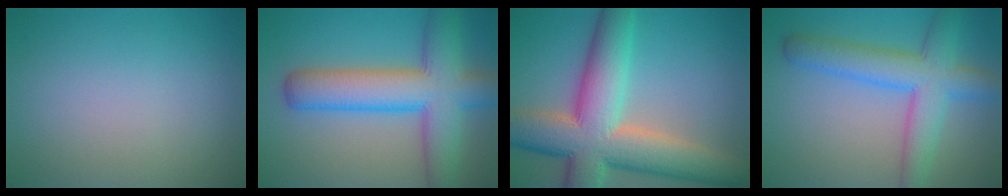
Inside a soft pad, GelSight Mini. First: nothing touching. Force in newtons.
{"total": 9.2, "press": 9.2, "slide": 0.2}
{"total": 12.2, "press": 12.2, "slide": 0.7}
{"total": 6.6, "press": 6.6, "slide": 0.2}